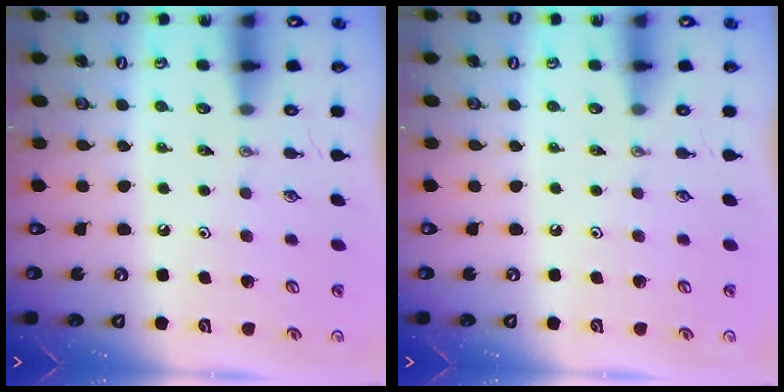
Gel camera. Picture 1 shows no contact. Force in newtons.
{"total": 0.0}